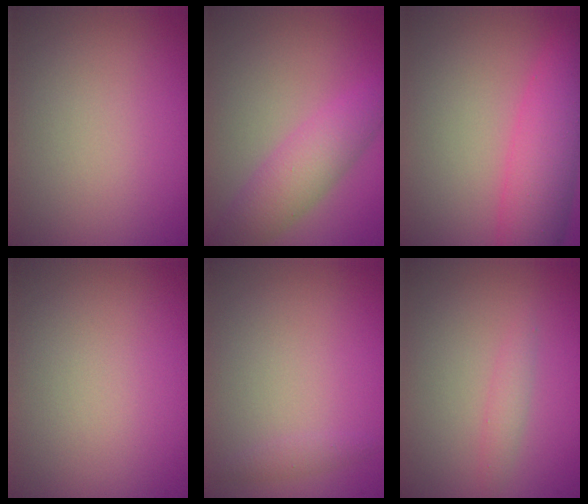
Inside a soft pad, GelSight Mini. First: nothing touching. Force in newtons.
{"total": 4.4, "press": 4.4, "slide": 0.2}
{"total": 6.0, "press": 6.0, "slide": 0.2}
{"total": 0.0}
{"total": 0.8, "press": 0.8, "slide": 0.1}
{"total": 1.2, "press": 1.2, "slide": 0.0}